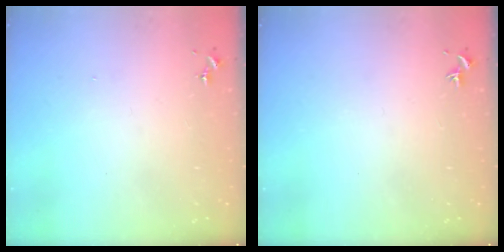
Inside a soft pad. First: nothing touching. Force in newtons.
{"total": 0.0}